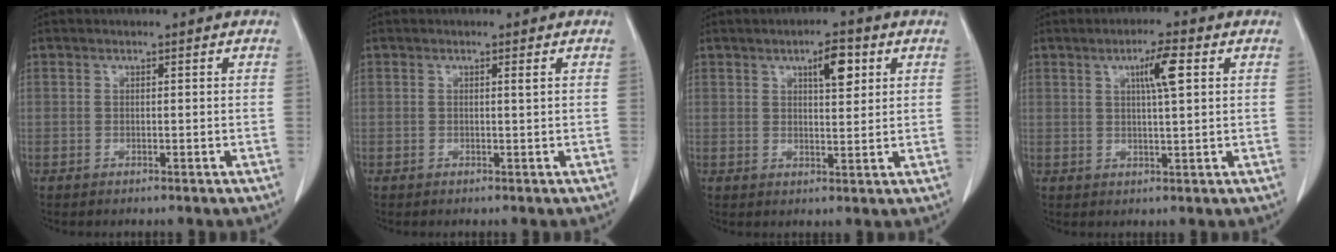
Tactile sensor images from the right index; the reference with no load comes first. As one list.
[{"total": 0.6, "force": [0.2, -0.2, 0.6], "torque": [-0.014, -0.002, 0.005]}, {"total": 5.2, "force": [2.4, 1.5, 4.3], "torque": [-0.067, 0.003, 0.038]}, {"total": 5.1, "force": [1.9, 0.3, 4.7], "torque": [-0.078, 0.002, 0.029]}]